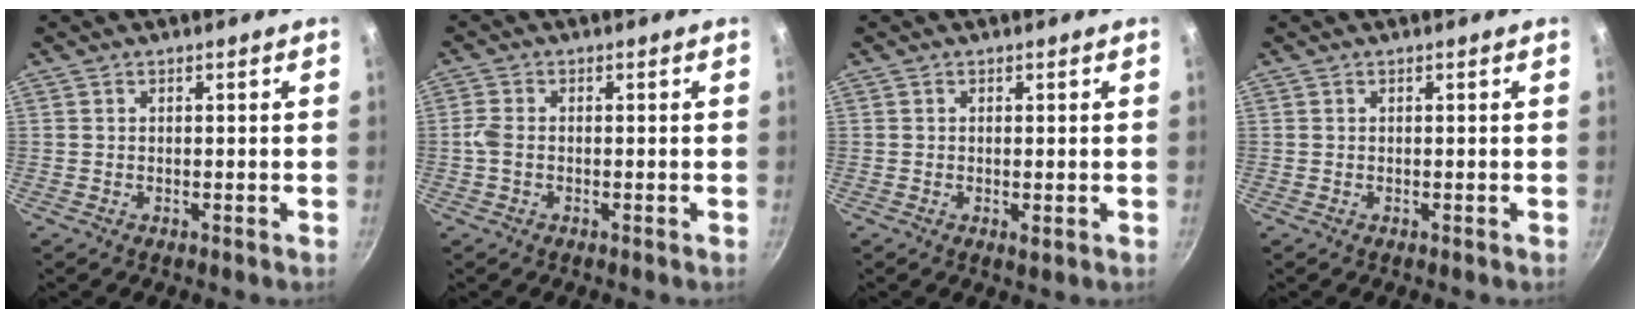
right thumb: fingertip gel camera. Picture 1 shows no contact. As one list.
[{"total": 2.4, "force": [-0.4, 1.4, 1.9], "torque": [-0.049, 0.005, -0.014]}, {"total": 1.2, "force": [-0.2, 0.4, 1.1], "torque": [-0.021, -0.004, -0.003]}, {"total": 0.0}]